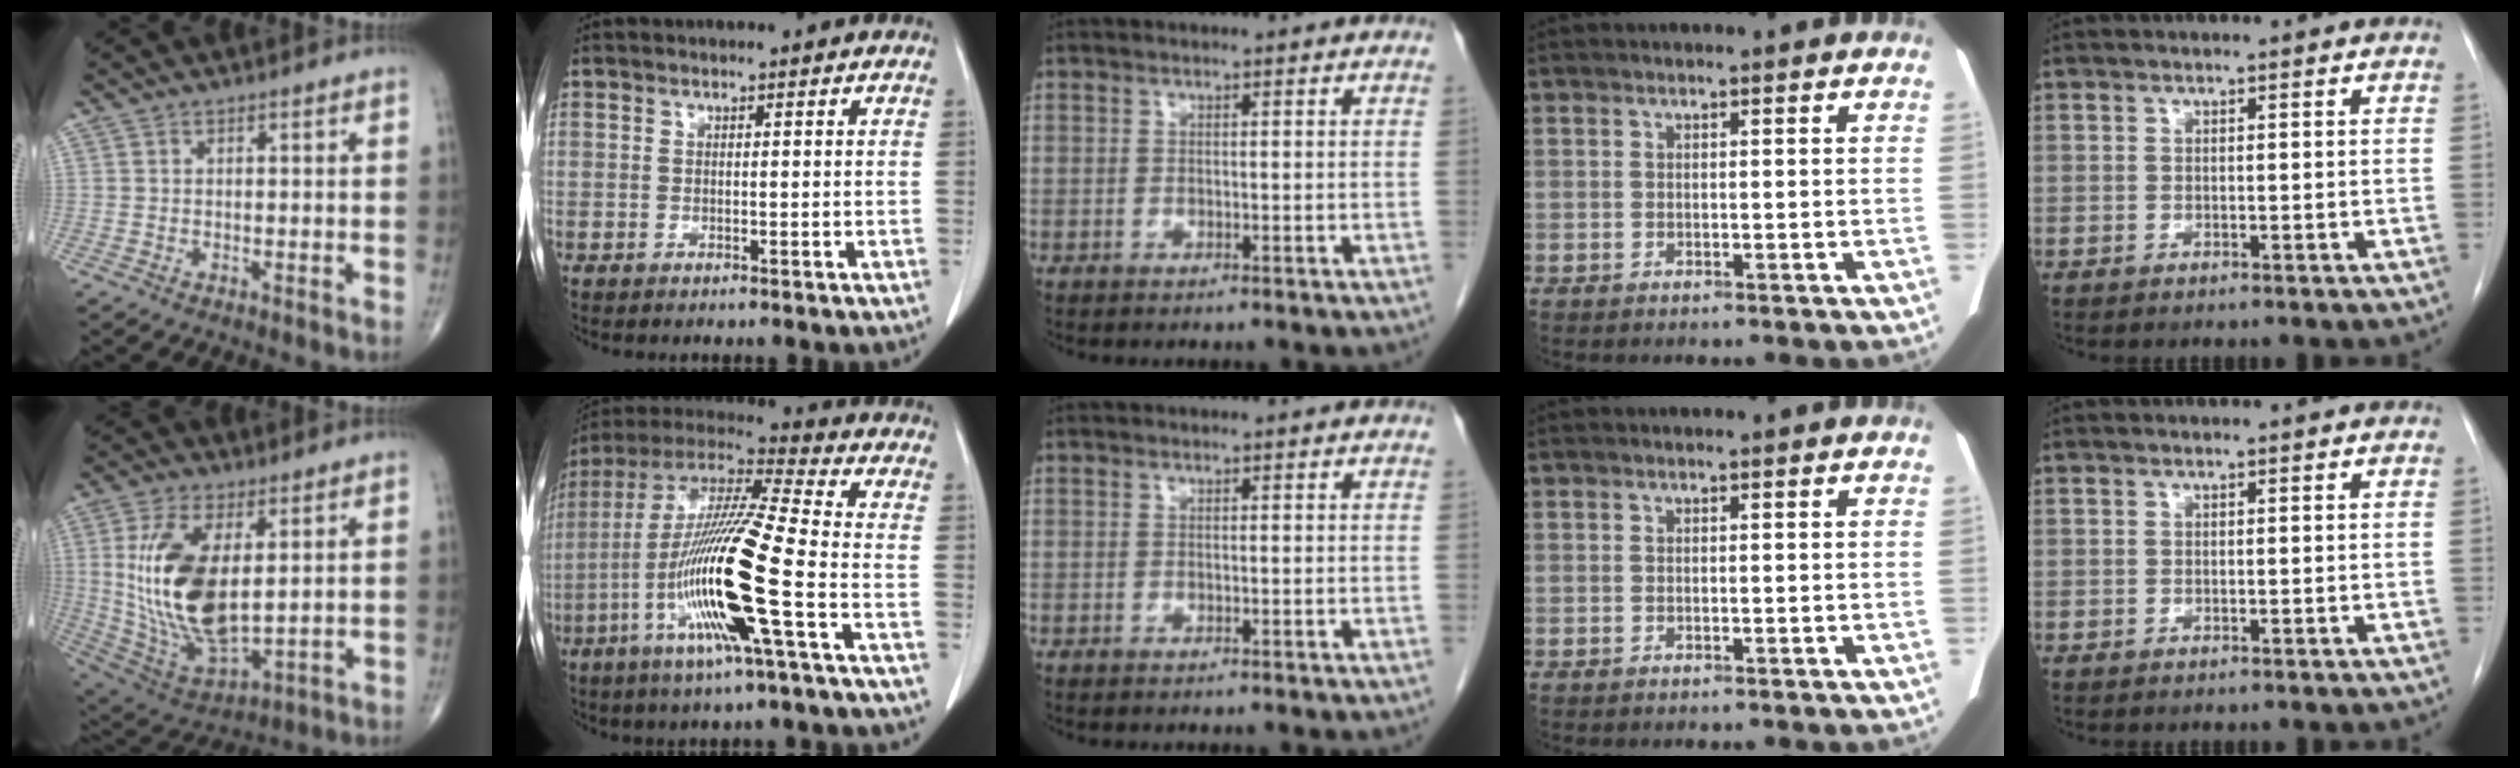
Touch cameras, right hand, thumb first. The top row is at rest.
{"thumb": {"total": 19.5, "force": [3.0, 9.4, 16.9], "torque": [-0.332, -0.024, 0.073]}, "index": {"total": 18.4, "force": [-5.7, -0.3, 17.5], "torque": [-0.354, -0.015, -0.118]}}